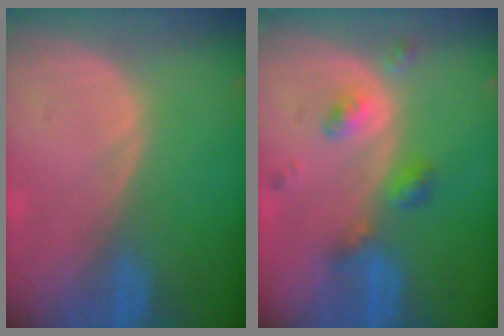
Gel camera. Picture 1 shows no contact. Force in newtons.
{"total": 5.1, "press": 4.4, "slide": 2.5}